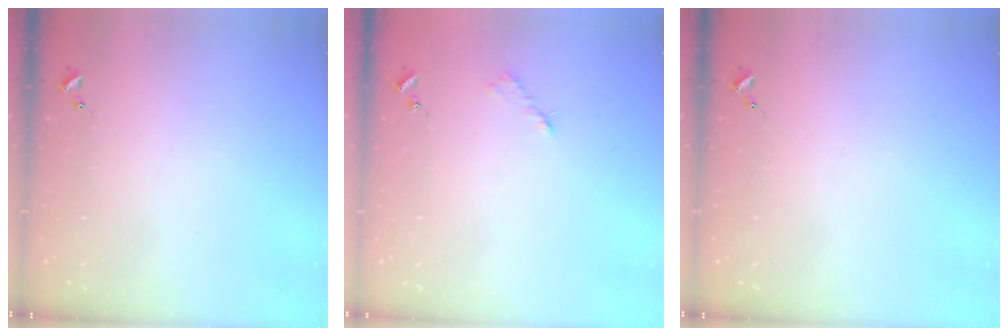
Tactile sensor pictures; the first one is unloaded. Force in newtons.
{"total": 2.6, "press": 2.6, "slide": 0.4}
{"total": 0.0}